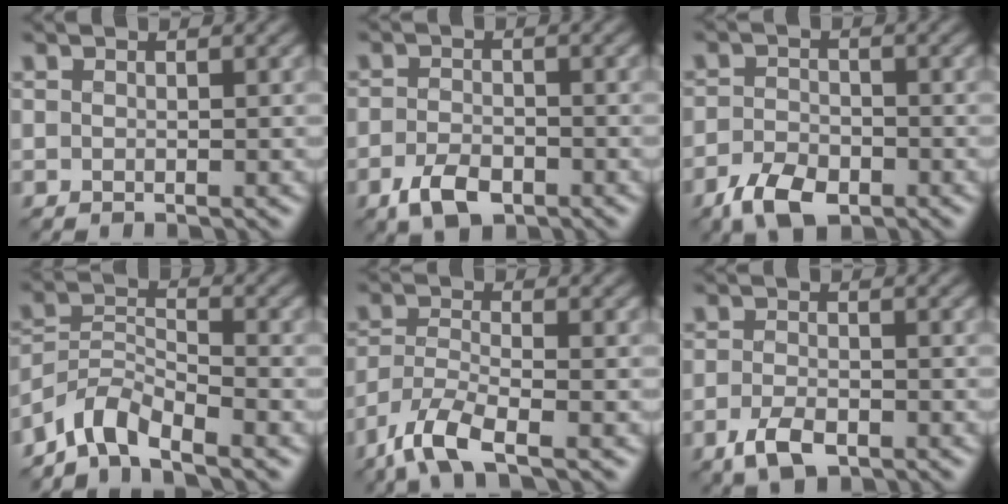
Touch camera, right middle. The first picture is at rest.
{"total": 3.1, "force": [-1.7, 1.7, 1.9], "torque": [-0.035, 0.002, -0.035]}
{"total": 4.0, "force": [-2.6, 2.2, 2.2], "torque": [-0.040, -0.001, -0.053]}
{"total": 4.4, "force": [-3.8, 1.4, 1.9], "torque": [-0.030, 0.005, -0.084]}
{"total": 5.3, "force": [-3.7, 1.5, 3.4], "torque": [-0.077, -0.007, -0.082]}
{"total": 2.7, "force": [-1.5, 1.4, 1.8], "torque": [-0.041, 0.000, -0.032]}